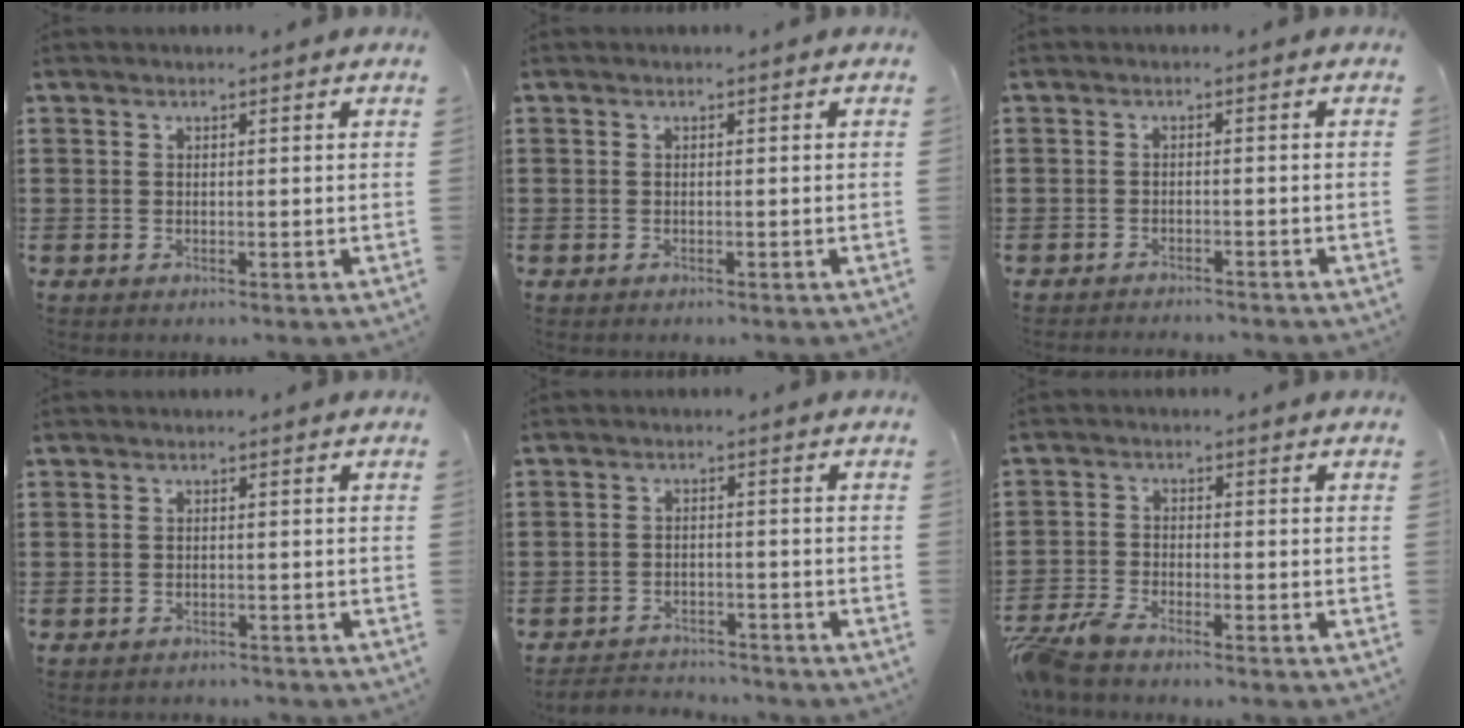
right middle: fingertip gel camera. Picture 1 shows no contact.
{"total": 0.0}
{"total": 1.5, "force": [-1.5, 0.2, 0.1], "torque": [-0.007, -0.002, -0.033]}
{"total": 1.0, "force": [-1.0, 0.1, -0.1], "torque": [-0.002, 0.002, -0.023]}
{"total": 3.2, "force": [-3.1, 0.6, -0.3], "torque": [-0.004, -0.001, -0.068]}
{"total": 4.2, "force": [-3.9, 0.3, 1.6], "torque": [-0.055, -0.011, -0.083]}